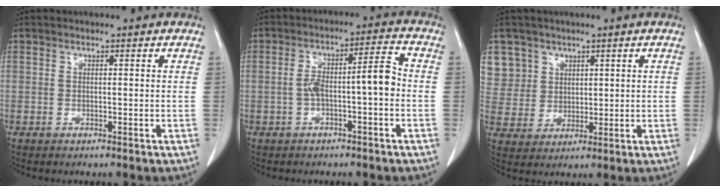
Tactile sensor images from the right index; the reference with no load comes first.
{"total": 7.0, "force": [-1.3, 1.2, 6.8], "torque": [-0.117, 0.031, -0.019]}
{"total": 8.5, "force": [4.5, 7.2, 0.3], "torque": [-0.008, 0.013, 0.103]}